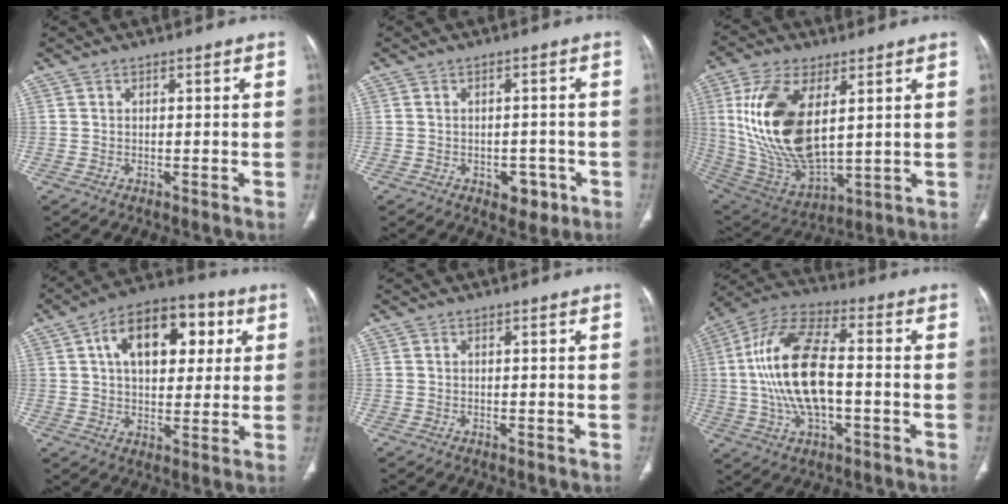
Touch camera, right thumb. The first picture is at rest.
{"total": 4.2, "force": [-1.9, 2.9, 2.5], "torque": [-0.013, 0.011, -0.019]}
{"total": 21.0, "force": [4.9, 10.6, 17.5], "torque": [-0.343, -0.029, 0.106]}
{"total": 17.0, "force": [5.1, 9.9, 12.8], "torque": [-0.160, 0.012, 0.075]}
{"total": 0.0}
{"total": 17.9, "force": [-0.8, 8.3, 15.8], "torque": [-0.318, 0.026, -0.017]}